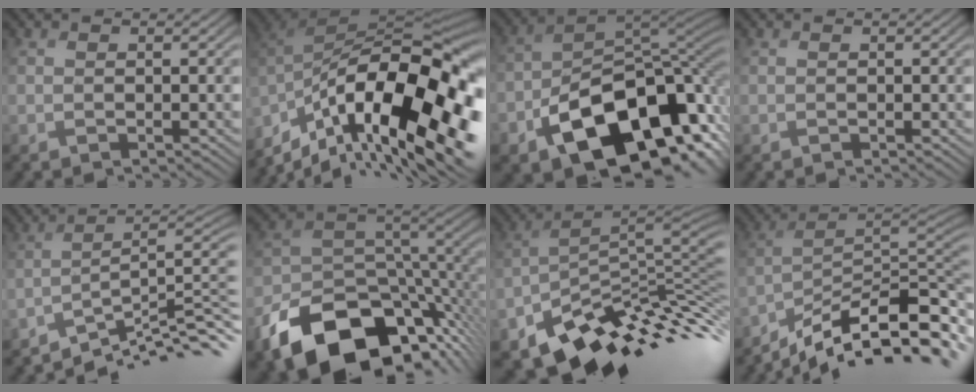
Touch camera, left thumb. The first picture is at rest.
{"total": 18.5, "force": [-9.5, 7.5, 14.0], "torque": [-0.268, -0.002, -0.155]}
{"total": 16.0, "force": [-8.0, 9.5, 10.0], "torque": [-0.153, -0.033, -0.124]}
{"total": 0.0}
{"total": 9.4, "force": [-6.8, 1.6, 6.3], "torque": [-0.088, 0.006, -0.107]}
{"total": 16.4, "force": [-9.4, 10.2, 8.9], "torque": [-0.196, -0.037, -0.139]}
{"total": 12.5, "force": [-7.0, 5.3, 8.9], "torque": [-0.159, -0.011, -0.110]}
{"total": 13.7, "force": [-10.8, 3.1, 7.9], "torque": [-0.136, 0.010, -0.171]}